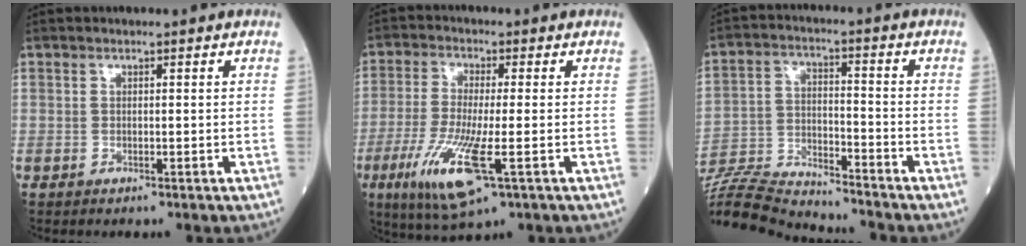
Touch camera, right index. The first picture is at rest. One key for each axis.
{"total": 10.9, "fx": -4.0, "fy": 1.4, "fz": 10.0, "tx": -0.209, "ty": -0.033, "tz": -0.072}
{"total": 15.7, "fx": -15.3, "fy": 0.2, "fz": 3.5, "tx": -0.071, "ty": 0.005, "tz": -0.267}